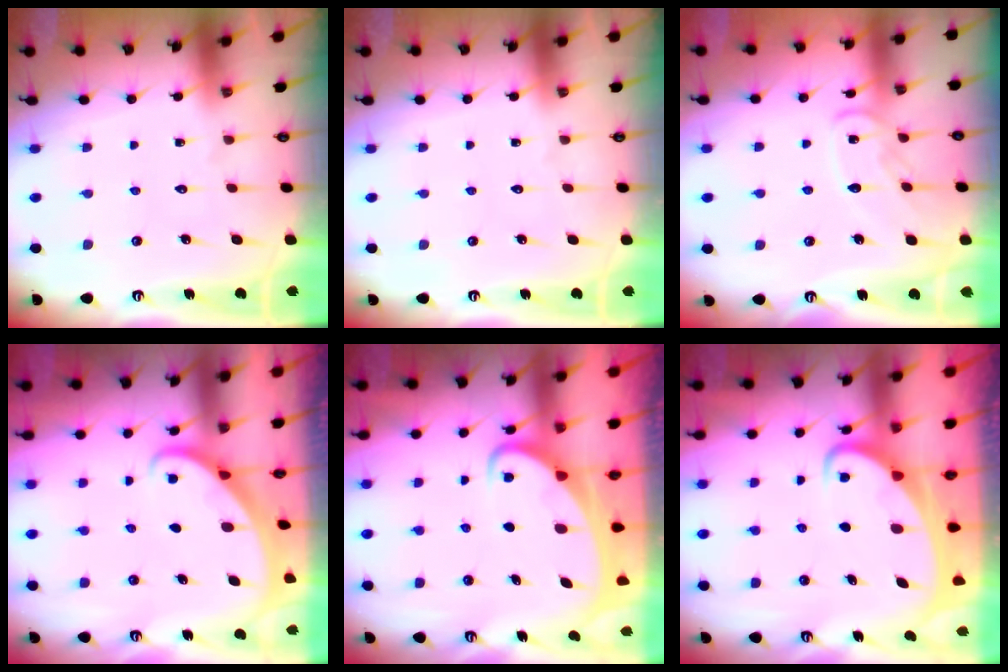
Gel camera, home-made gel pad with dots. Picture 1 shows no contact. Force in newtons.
{"total": 0.0}
{"total": 10.3, "press": 10.2, "slide": 0.7}
{"total": 1.8, "press": 1.8, "slide": 0.1}
{"total": 2.6, "press": 2.6, "slide": 0.5}
{"total": 2.6, "press": 2.6, "slide": 0.5}